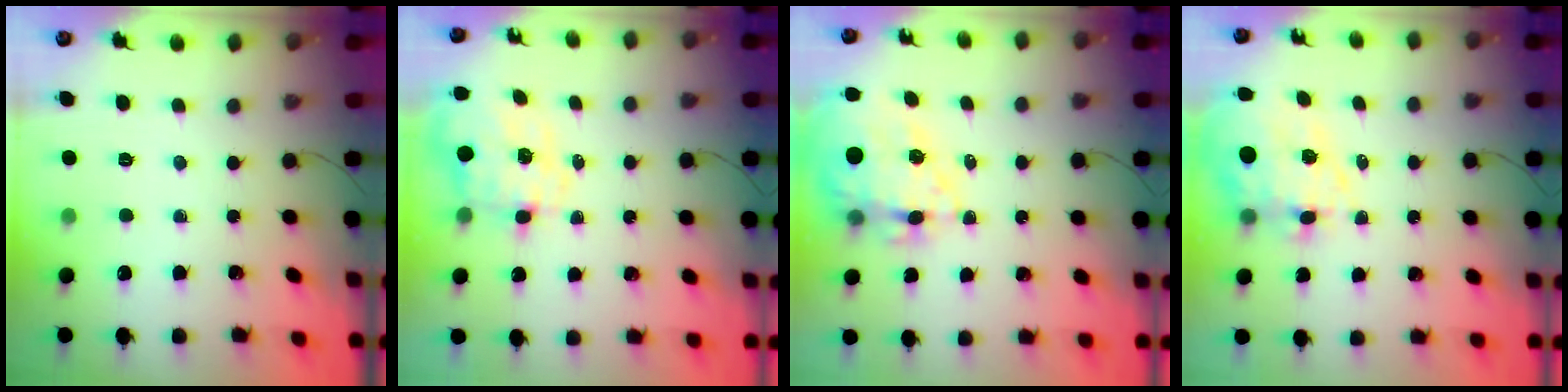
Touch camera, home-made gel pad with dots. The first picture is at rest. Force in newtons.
{"total": 3.7, "press": 3.3, "slide": 1.8}
{"total": 23.5, "press": 23.0, "slide": 4.9}
{"total": 14.9, "press": 14.6, "slide": 3.0}